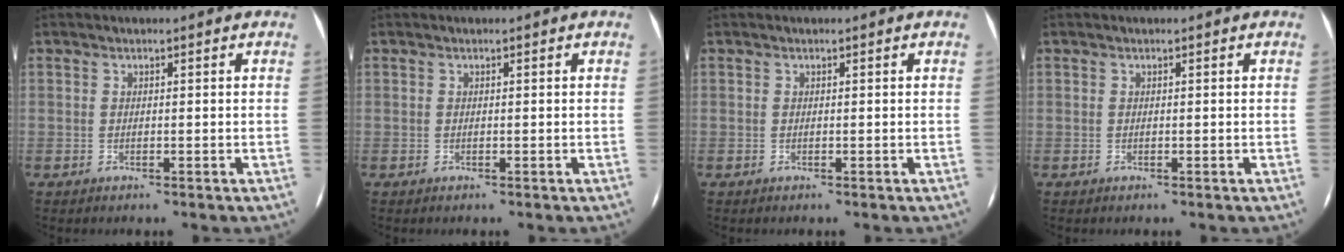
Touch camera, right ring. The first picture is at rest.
{"total": 0.0}
{"total": 0.0}
{"total": 0.0}